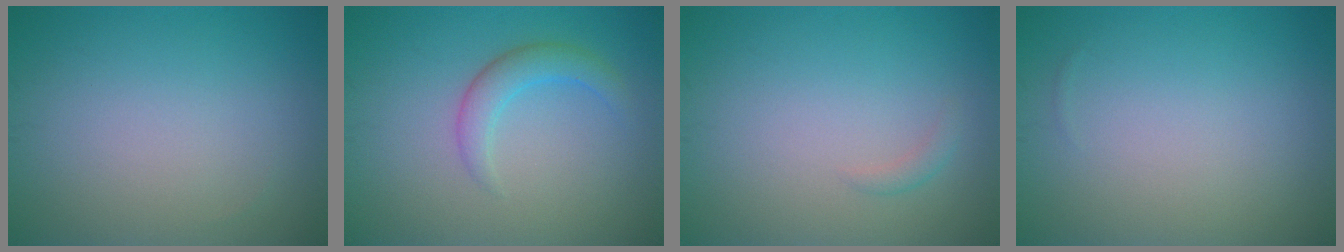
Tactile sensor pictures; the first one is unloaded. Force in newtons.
{"total": 2.5, "press": 2.5, "slide": 0.0}
{"total": 0.8, "press": 0.8, "slide": 0.1}
{"total": 0.0}